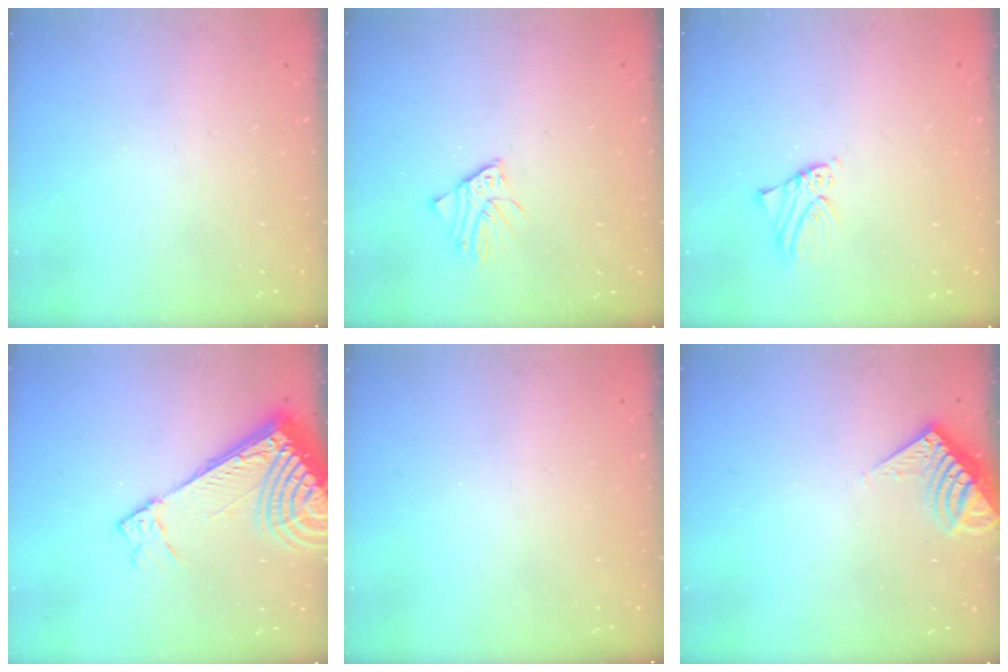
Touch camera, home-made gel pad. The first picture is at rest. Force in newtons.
{"total": 1.8, "press": 1.8, "slide": 0.2}
{"total": 1.5, "press": 1.5, "slide": 0.1}
{"total": 10.5, "press": 10.4, "slide": 1.4}
{"total": 0.0}
{"total": 6.7, "press": 6.6, "slide": 0.8}